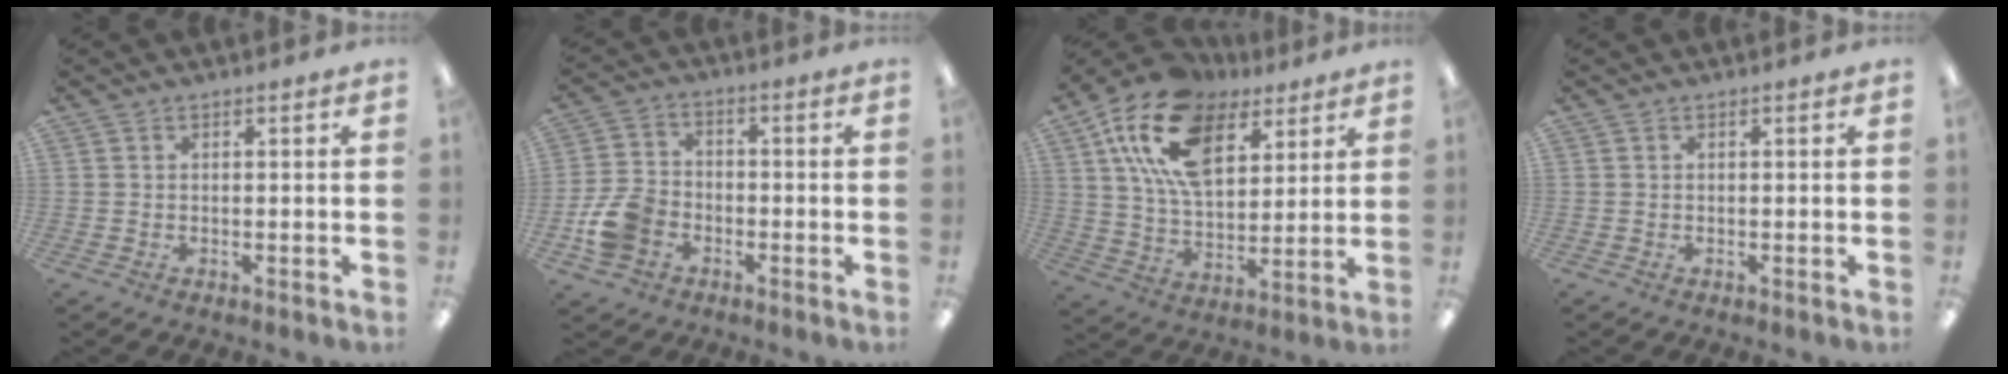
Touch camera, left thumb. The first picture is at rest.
{"total": 9.2, "force": [-3.6, 7.0, 4.8], "torque": [-0.106, 0.027, -0.066]}
{"total": 20.2, "force": [10.6, 11.8, 12.5], "torque": [-0.228, -0.032, 0.191]}
{"total": 0.0}